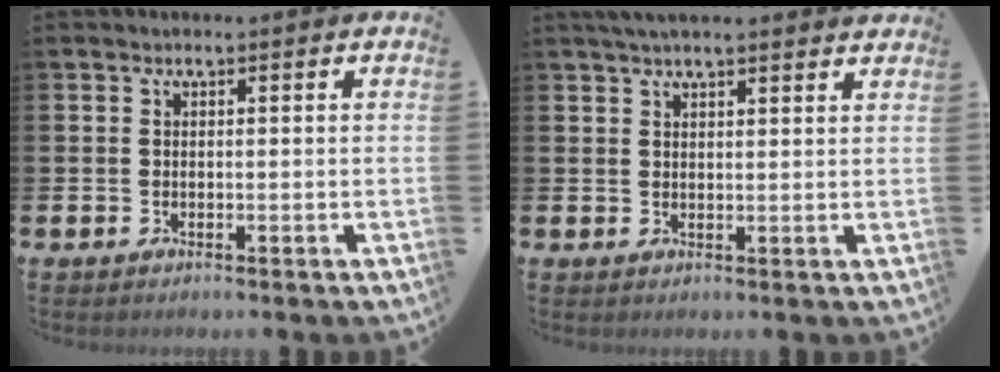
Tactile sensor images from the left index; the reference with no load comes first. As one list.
[{"total": 4.1, "force": [3.8, 0.2, 1.3], "torque": [-0.034, -0.008, 0.071]}]